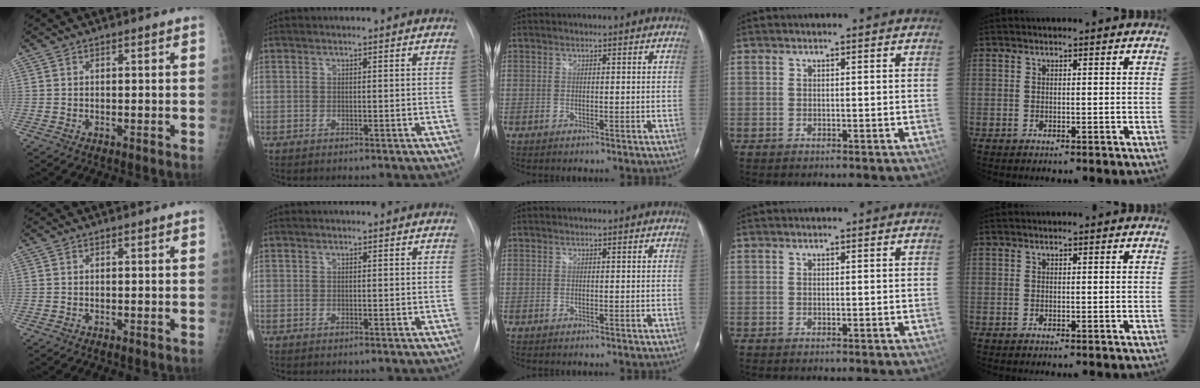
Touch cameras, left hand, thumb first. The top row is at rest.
{}